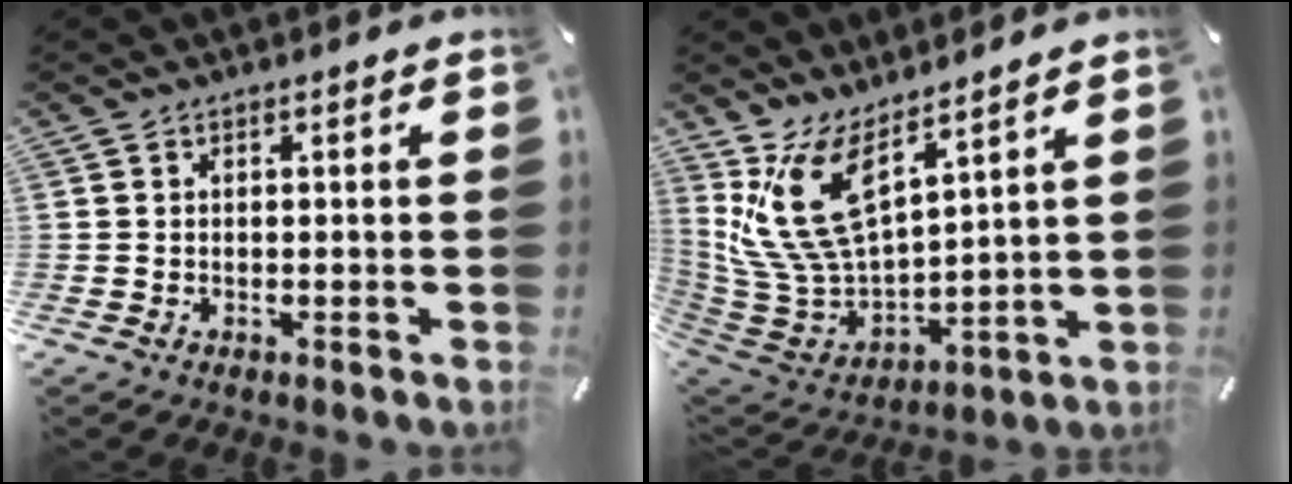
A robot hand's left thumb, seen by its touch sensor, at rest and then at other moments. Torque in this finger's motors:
{"motor_torque": [2.58, 2.42, 1.51, -1.26, 0.72]}